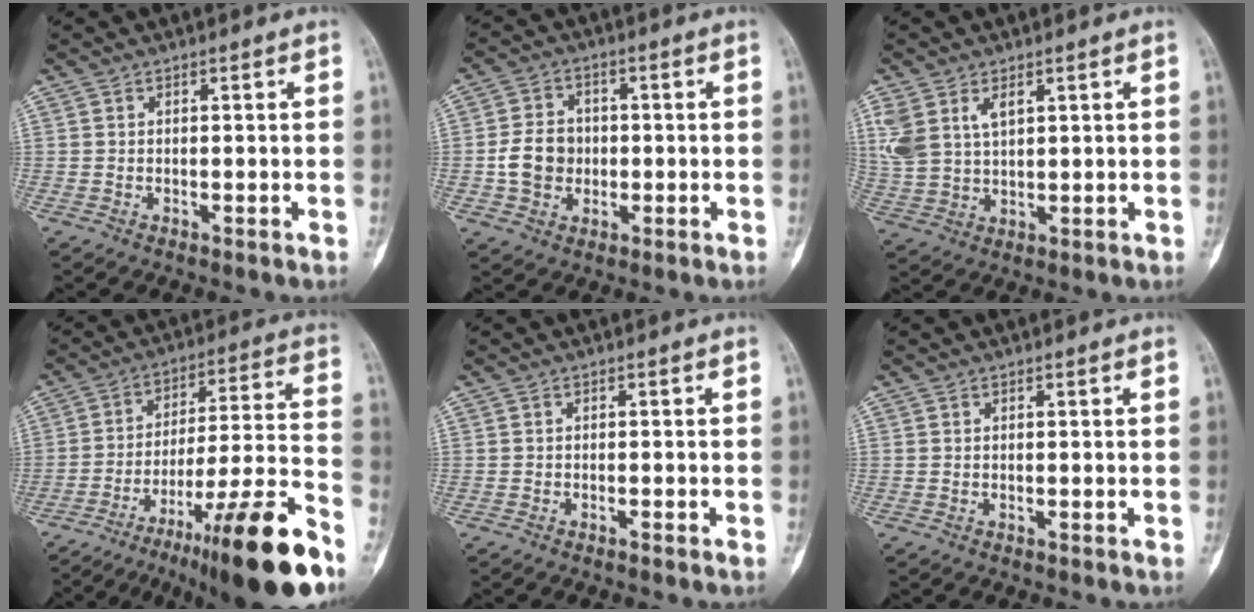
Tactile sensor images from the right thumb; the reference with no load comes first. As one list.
[{"total": 7.6, "force": [-0.9, 6.4, 4.0], "torque": [-0.055, 0.013, -0.019]}, {"total": 9.0, "force": [3.8, 5.4, 6.0], "torque": [-0.132, -0.002, 0.089]}, {"total": 24.3, "force": [-16.2, 2.4, 18.0], "torque": [-0.236, 0.072, -0.253]}, {"total": 0.7, "force": [-0.5, 0.1, 0.4], "torque": [-0.012, 0.003, -0.006]}, {"total": 0.0}]